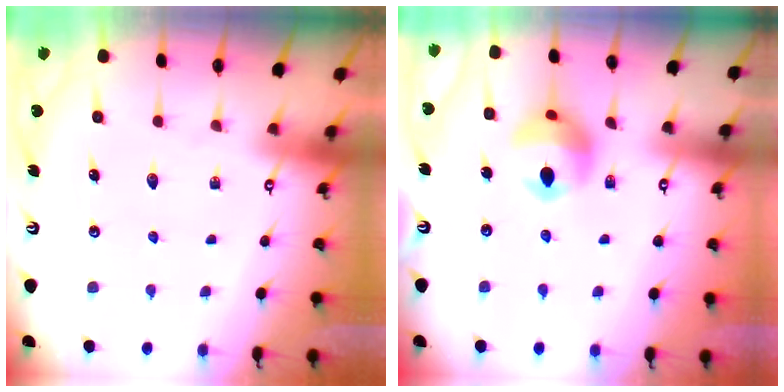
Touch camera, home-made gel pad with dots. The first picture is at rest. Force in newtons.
{"total": 11.7, "press": 11.7, "slide": 1.1}